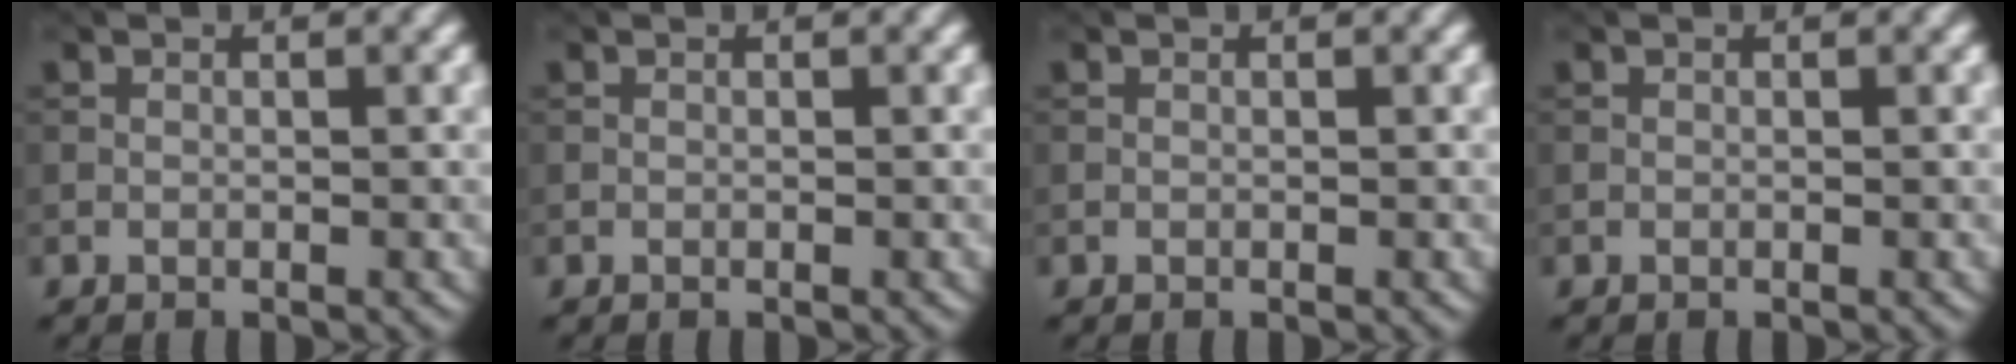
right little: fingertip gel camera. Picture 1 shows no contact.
{"total": 0.0}
{"total": 0.0}
{"total": 0.0}